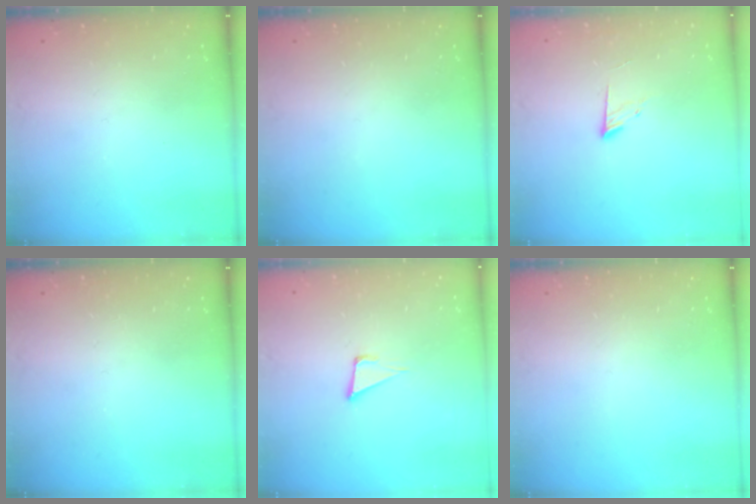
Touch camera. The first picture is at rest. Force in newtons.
{"total": 0.0}
{"total": 7.7, "press": 7.7, "slide": 0.8}
{"total": 0.0}
{"total": 4.8, "press": 3.8, "slide": 2.9}
{"total": 0.0}